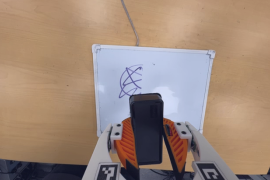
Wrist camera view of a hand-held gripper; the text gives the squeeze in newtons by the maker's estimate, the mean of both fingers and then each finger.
{"total": 9.5, "left": 10.2, "right": 8.8}